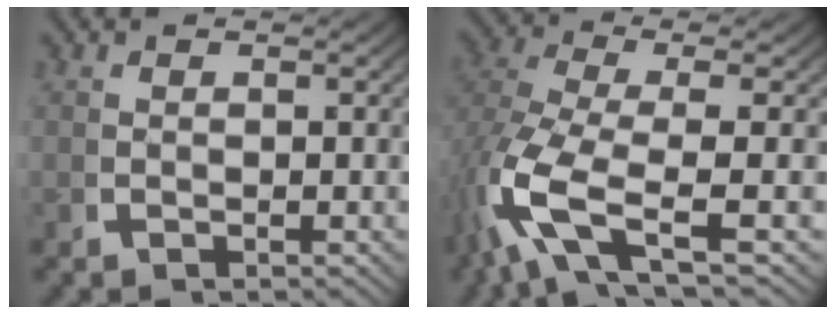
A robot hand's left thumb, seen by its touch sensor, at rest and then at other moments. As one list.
[{"total": 9.0, "force": [-1.1, 4.4, 7.7], "torque": [-0.199, -0.029, -0.004]}]